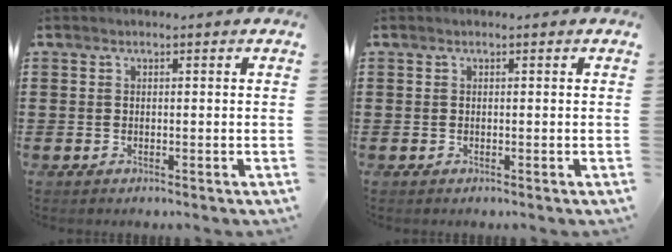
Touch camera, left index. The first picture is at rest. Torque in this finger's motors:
{"motor_torque": [0.00, 0.00, 0.02, 0.00]}